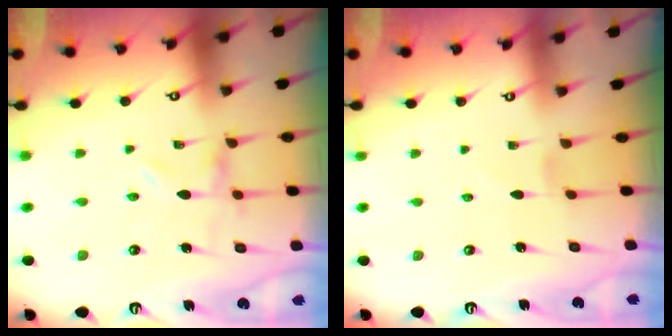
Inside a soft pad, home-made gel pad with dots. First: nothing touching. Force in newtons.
{"total": 0.8, "press": 0.8, "slide": 0.2}